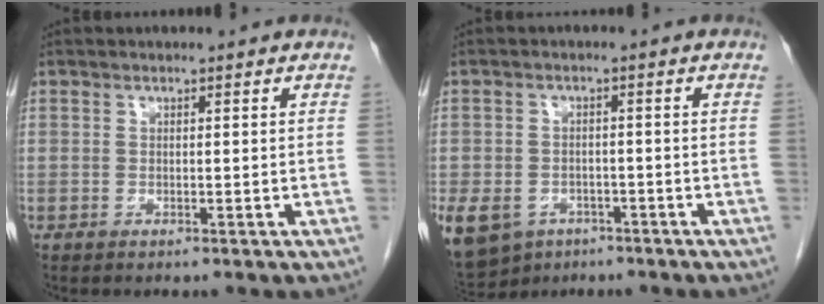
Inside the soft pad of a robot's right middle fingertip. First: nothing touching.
{"total": 16.4, "force": [-8.6, 12.3, 6.5], "torque": [-0.212, -0.013, -0.121]}